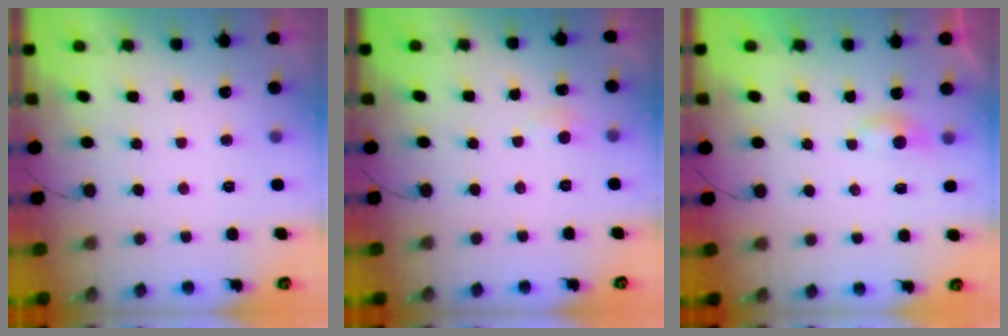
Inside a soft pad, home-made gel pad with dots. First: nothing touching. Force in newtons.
{"total": 3.8, "press": 3.8, "slide": 0.5}
{"total": 3.2, "press": 3.2, "slide": 0.4}